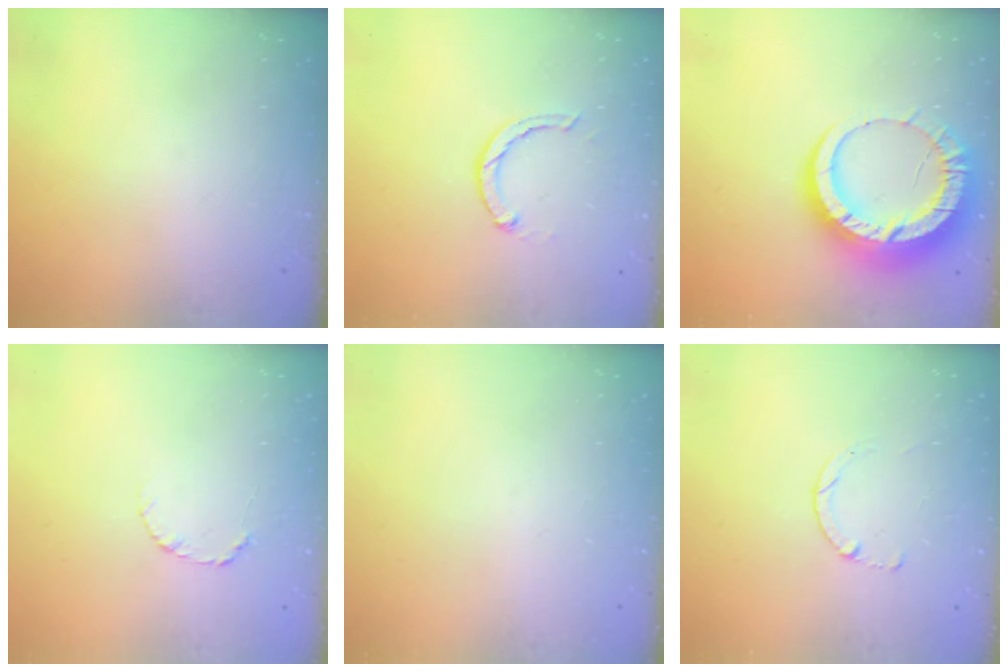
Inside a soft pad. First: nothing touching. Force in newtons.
{"total": 3.1, "press": 3.1, "slide": 0.3}
{"total": 16.0, "press": 15.9, "slide": 1.7}
{"total": 3.5, "press": 3.5, "slide": 0.4}
{"total": 0.0}
{"total": 0.0}